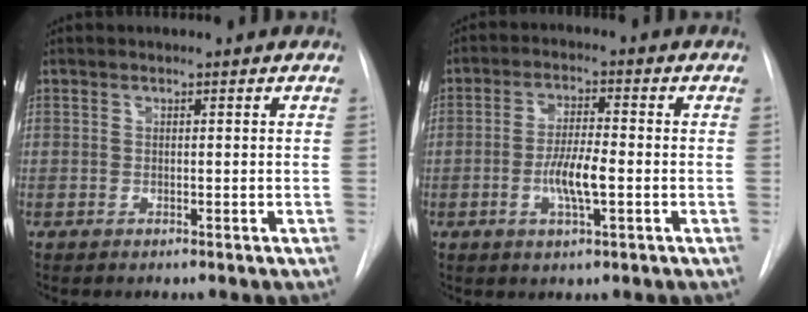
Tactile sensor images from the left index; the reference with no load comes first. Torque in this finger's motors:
{"motor_torque": [0.99, 0.23, 0.40, 0.05]}